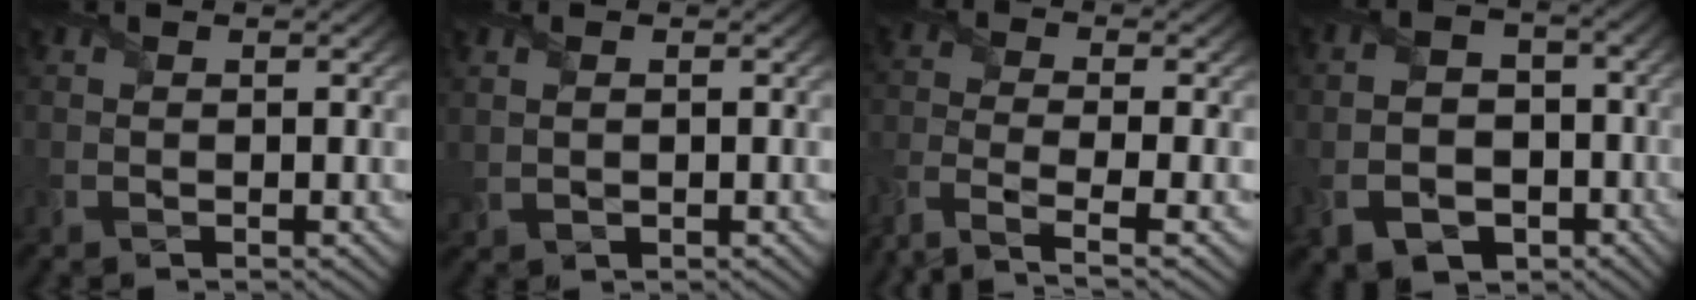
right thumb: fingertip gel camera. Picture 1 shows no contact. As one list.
[{"total": 1.1, "force": [0.3, 0.7, 0.8], "torque": [-0.021, -0.001, 0.011]}, {"total": 6.8, "force": [-5.1, 1.3, 4.3], "torque": [-0.101, -0.015, -0.109]}, {"total": 8.7, "force": [-3.9, 6.3, 4.5], "torque": [-0.092, -0.029, -0.076]}]